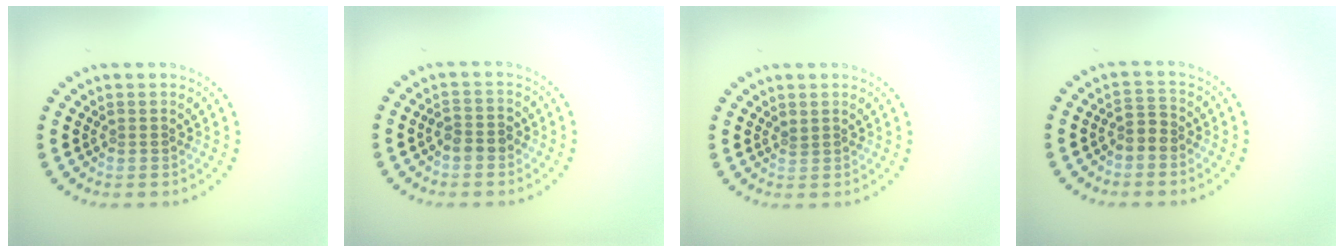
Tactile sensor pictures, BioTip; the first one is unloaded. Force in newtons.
{"total": 1.8, "press": 1.8, "slide": 0.5}
{"total": 0.5, "press": 0.1, "slide": 0.5}
{"total": 1.7, "press": 1.5, "slide": 0.8}